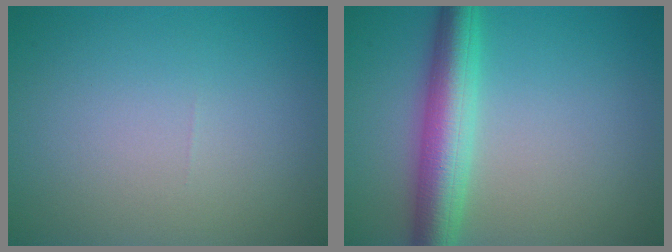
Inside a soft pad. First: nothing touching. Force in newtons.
{"total": 5.8, "press": 5.8, "slide": 0.2}